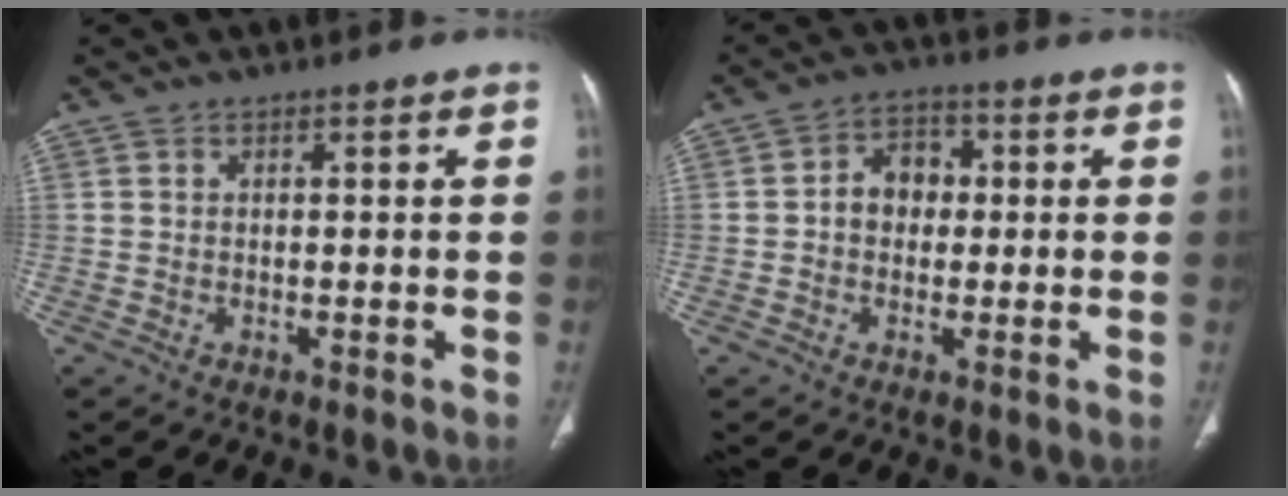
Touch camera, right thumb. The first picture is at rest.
{"total": 6.2, "force": [0.2, 5.0, 3.8], "torque": [-0.035, 0.018, -0.005]}